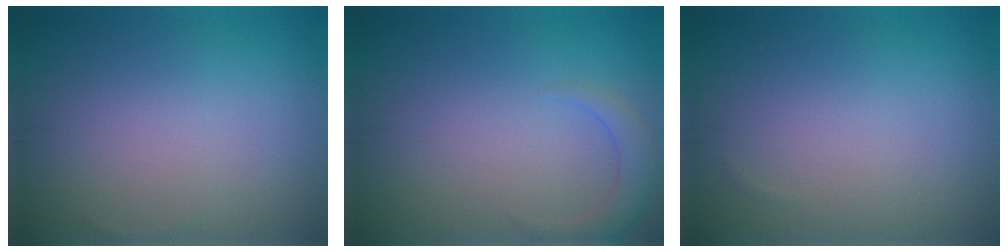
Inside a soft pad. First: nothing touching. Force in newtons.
{"total": 2.1, "press": 2.1, "slide": 0.3}
{"total": 0.0}